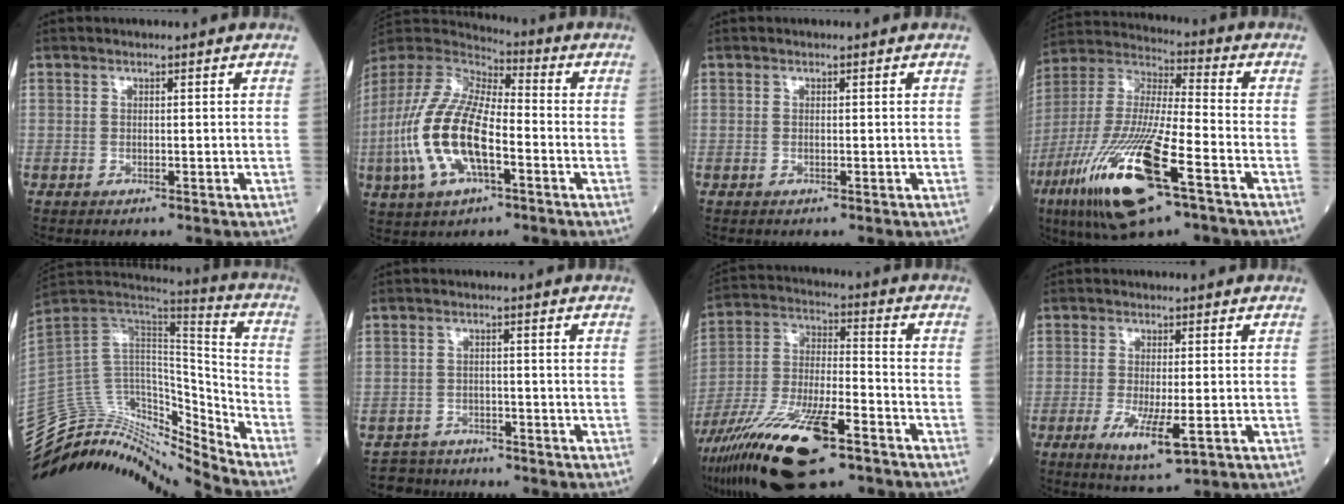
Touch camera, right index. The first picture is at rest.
{"total": 16.6, "force": [-4.2, 6.2, 14.9], "torque": [-0.330, -0.003, -0.081]}
{"total": 0.0}
{"total": 21.7, "force": [-10.3, 3.5, 18.8], "torque": [-0.419, -0.051, -0.188]}
{"total": 20.8, "force": [-20.0, 3.1, 5.0], "torque": [-0.095, 0.075, -0.331]}
{"total": 3.8, "force": [-3.4, 1.4, -1.2], "torque": [0.020, 0.000, -0.060]}
{"total": 20.8, "force": [-13.3, 4.7, 15.3], "torque": [-0.314, -0.038, -0.241]}
{"total": 6.2, "force": [-2.1, 1.1, 5.8], "torque": [-0.109, -0.016, -0.031]}